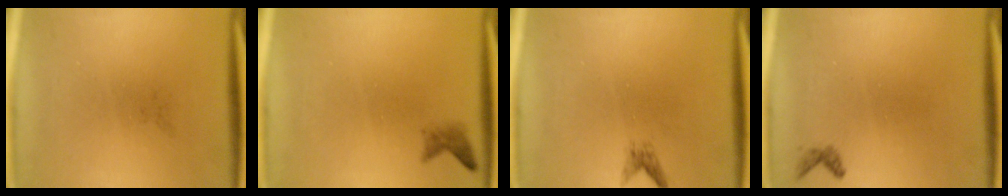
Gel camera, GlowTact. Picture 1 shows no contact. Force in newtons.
{"total": 1.3}
{"total": 1.1}
{"total": 0.7}